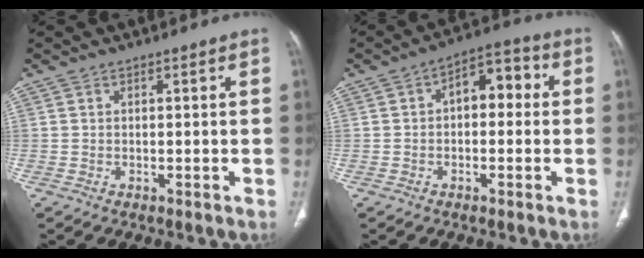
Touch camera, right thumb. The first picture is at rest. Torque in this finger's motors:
{"motor_torque": [1.56, 3.15, 0.56, -0.47, 0.01]}